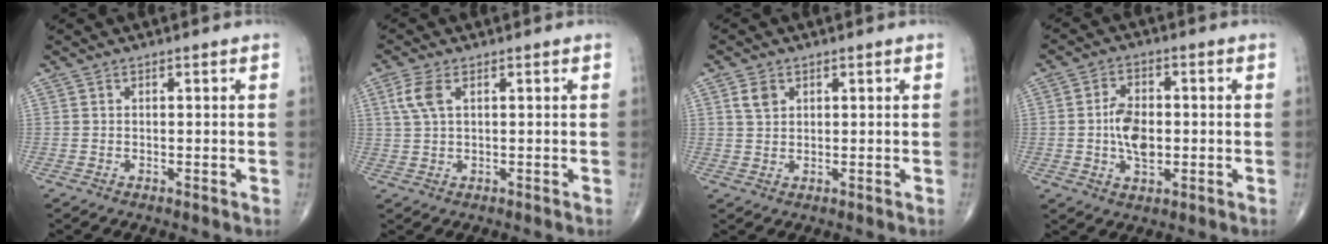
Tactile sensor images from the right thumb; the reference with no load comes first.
{"total": 4.3, "force": [1.5, 2.0, 3.4], "torque": [-0.089, 0.010, 0.033]}
{"total": 2.9, "force": [1.3, 2.0, 1.7], "torque": [-0.027, 0.000, 0.028]}
{"total": 8.0, "force": [-0.4, 4.9, 6.3], "torque": [-0.101, 0.004, -0.009]}